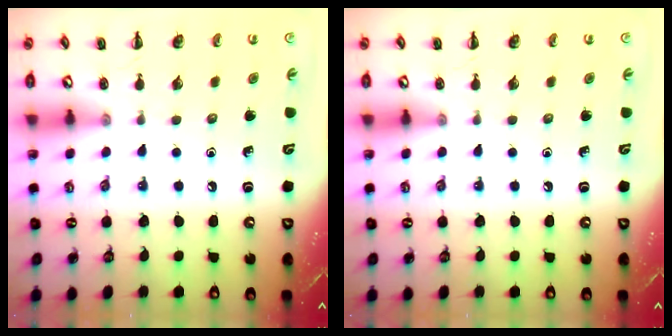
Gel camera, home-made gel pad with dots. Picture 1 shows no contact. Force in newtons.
{"total": 0.0}